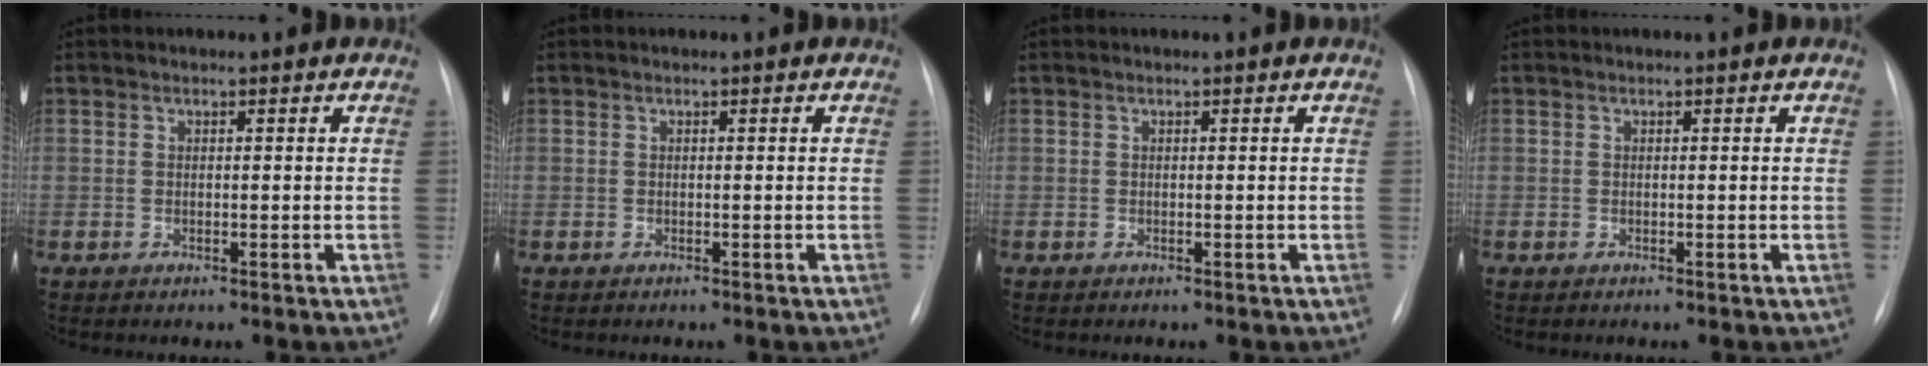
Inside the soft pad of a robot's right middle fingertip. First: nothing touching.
{"total": 0.0}
{"total": 0.0}
{"total": 0.0}